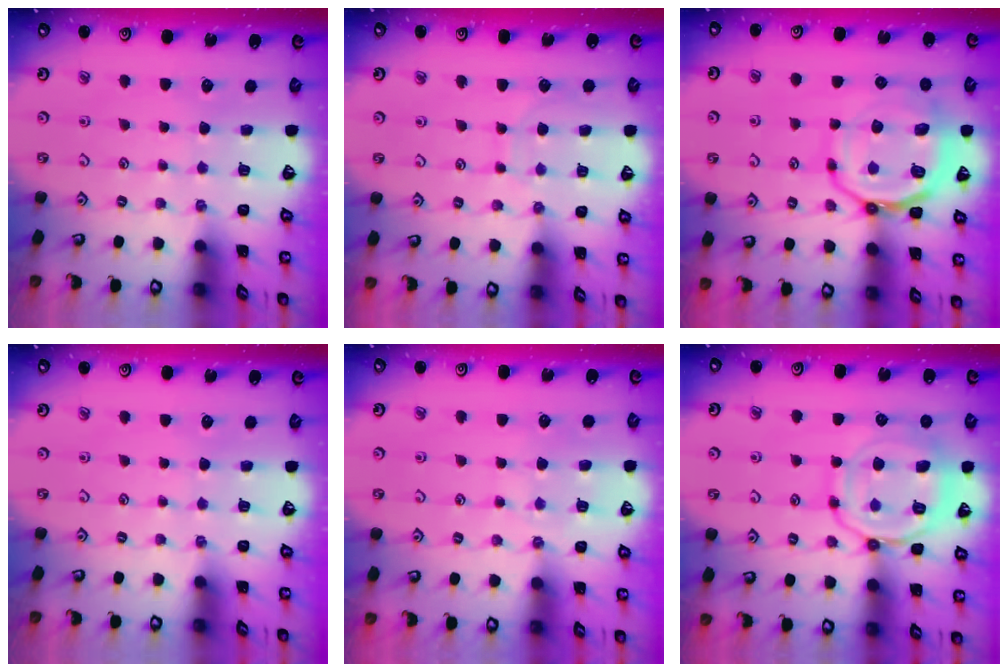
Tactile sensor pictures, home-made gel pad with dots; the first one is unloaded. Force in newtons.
{"total": 6.8, "press": 6.8, "slide": 0.1}
{"total": 15.1, "press": 14.9, "slide": 2.1}
{"total": 0.0}
{"total": 5.3, "press": 5.3, "slide": 0.6}
{"total": 14.8, "press": 14.8, "slide": 1.4}